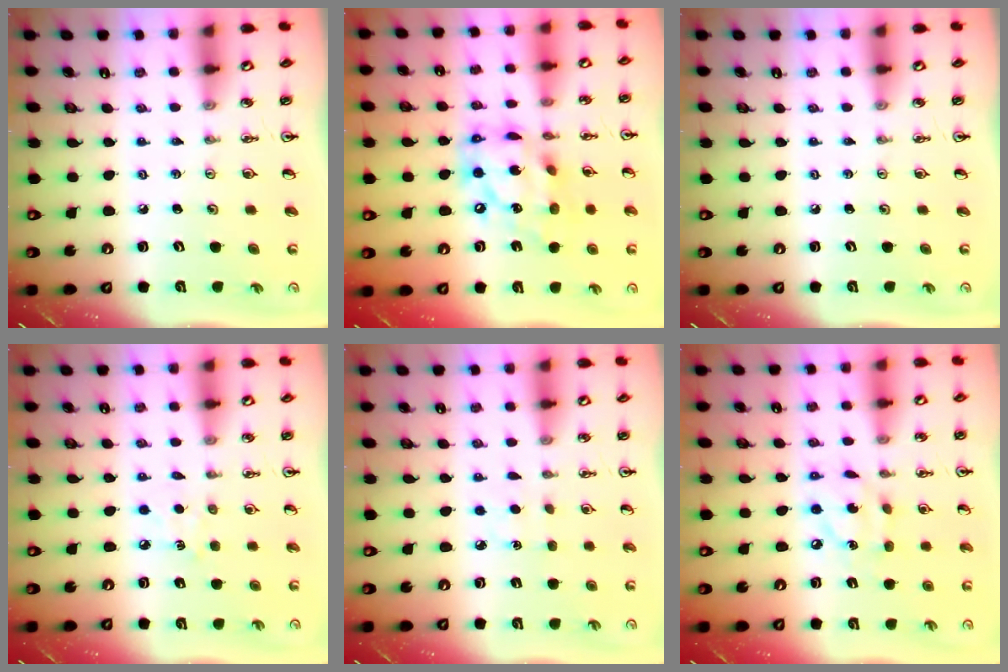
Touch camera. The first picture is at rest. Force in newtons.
{"total": 16.6, "press": 16.5, "slide": 1.2}
{"total": 0.0}
{"total": 5.5, "press": 5.5, "slide": 0.6}
{"total": 3.6, "press": 3.6, "slide": 0.5}
{"total": 8.9, "press": 8.9, "slide": 0.5}